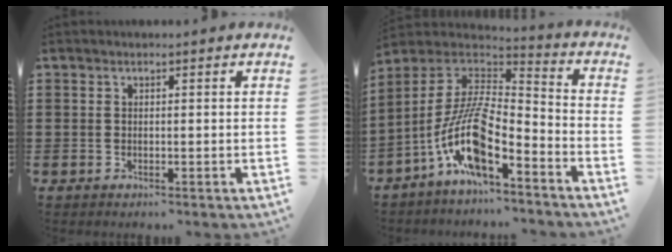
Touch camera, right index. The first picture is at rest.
{"total": 12.7, "force": [-6.7, 3.5, 10.1], "torque": [-0.232, -0.012, -0.142]}